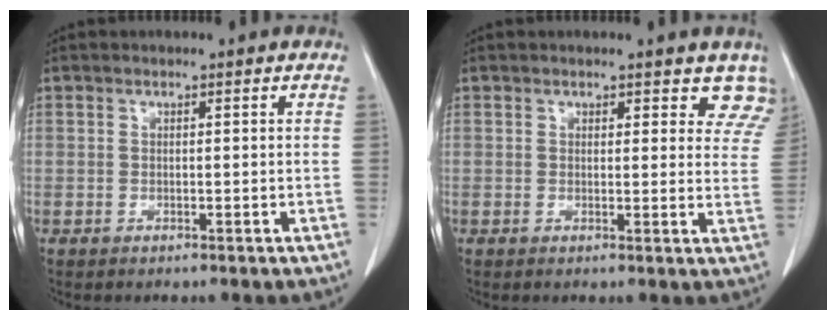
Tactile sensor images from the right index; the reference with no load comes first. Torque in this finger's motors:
{"motor_torque": [0.16, 0.11, -0.04, -0.01]}